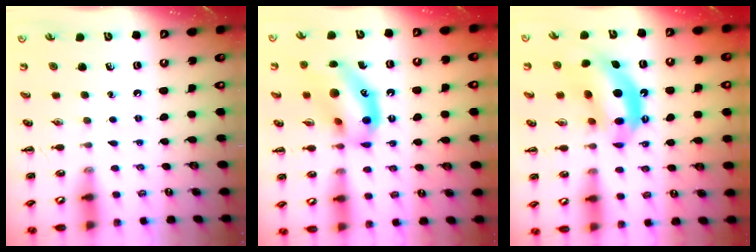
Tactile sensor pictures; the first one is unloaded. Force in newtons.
{"total": 16.8, "press": 16.3, "slide": 4.1}
{"total": 13.2, "press": 12.8, "slide": 3.5}